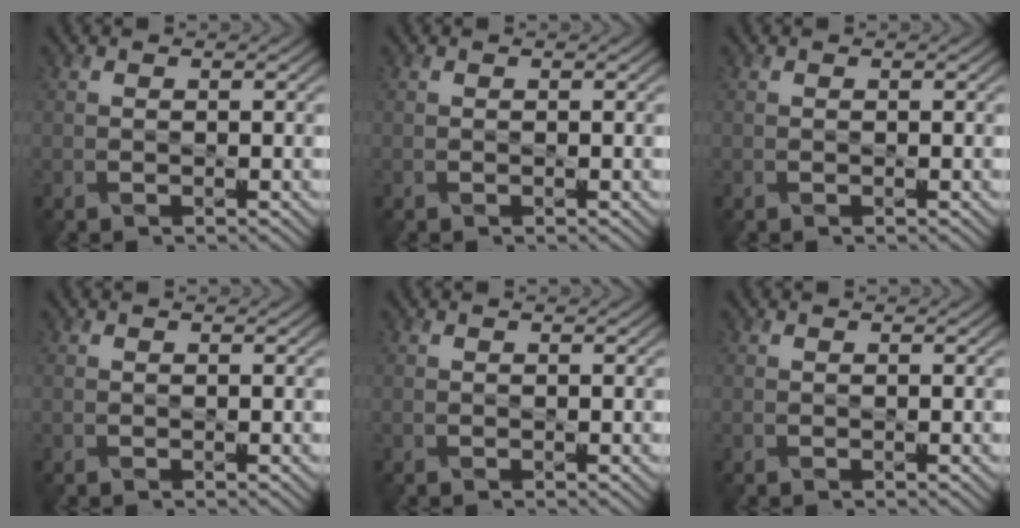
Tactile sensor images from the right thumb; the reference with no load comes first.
{"total": 0.0}
{"total": 0.0}
{"total": 0.0}
{"total": 0.0}
{"total": 0.0}